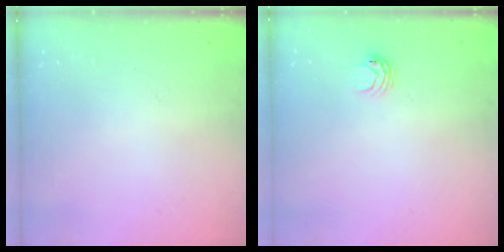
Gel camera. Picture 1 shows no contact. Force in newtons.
{"total": 3.1, "press": 3.1, "slide": 0.3}